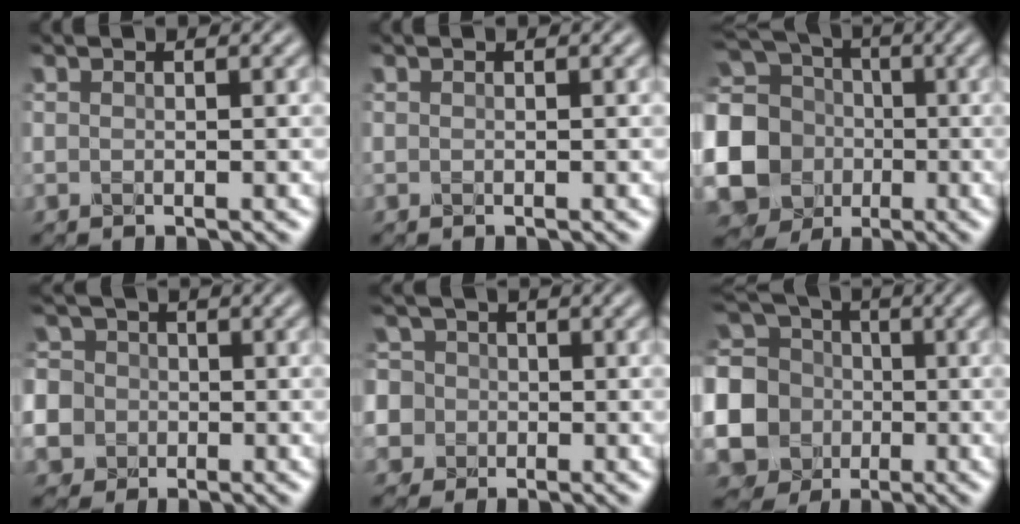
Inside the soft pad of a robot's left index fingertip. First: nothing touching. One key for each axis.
{"total": 0.0}
{"total": 17.3, "fx": -2.5, "fy": 16.0, "fz": 5.9, "tx": -0.166, "ty": 0.007, "tz": -0.085}
{"total": 13.3, "fx": -2.9, "fy": 12.3, "fz": 4.2, "tx": -0.122, "ty": -0.005, "tz": -0.080}
{"total": 9.3, "fx": -0.6, "fy": 8.8, "fz": 3.2, "tx": -0.082, "ty": 0.021, "tz": -0.045}
{"total": 16.1, "fx": -2.1, "fy": 15.2, "fz": 4.9, "tx": -0.160, "ty": 0.009, "tz": -0.072}